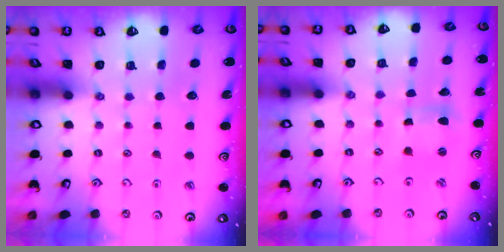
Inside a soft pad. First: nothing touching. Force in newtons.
{"total": 2.4, "press": 2.4, "slide": 0.2}